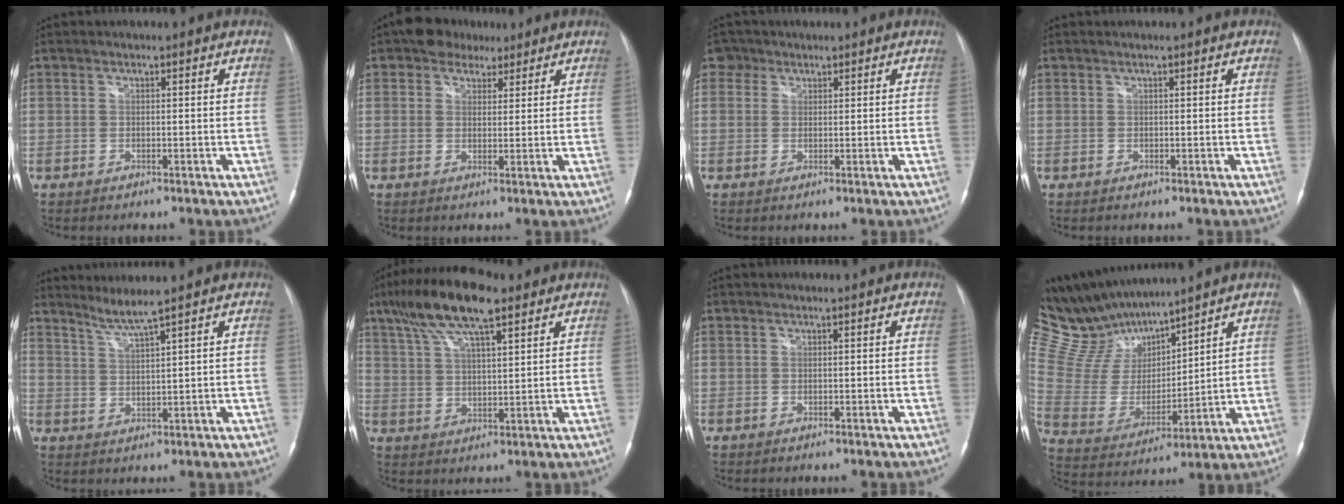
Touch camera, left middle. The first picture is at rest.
{"total": 5.3, "force": [3.7, 3.4, 1.6], "torque": [-0.029, 0.017, 0.063]}
{"total": 2.5, "force": [1.4, 2.1, 0.2], "torque": [0.002, 0.007, 0.020]}
{"total": 0.0}
{"total": 3.6, "force": [3.0, -1.3, 1.5], "torque": [-0.036, -0.011, 0.066]}
{"total": 12.9, "force": [8.2, 3.1, 9.5], "torque": [-0.184, 0.025, 0.150]}
{"total": 0.0}
{"total": 13.6, "force": [12.8, 3.0, 3.7], "torque": [-0.094, 0.011, 0.264]}